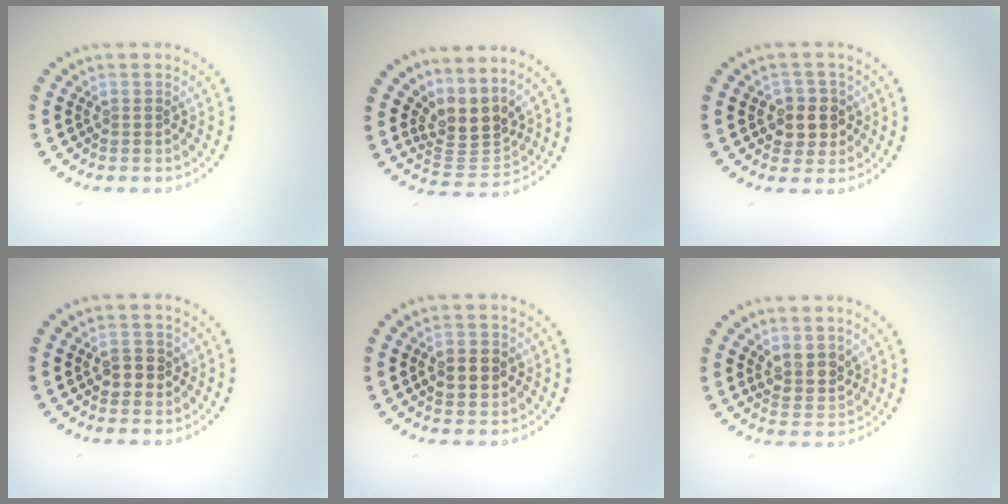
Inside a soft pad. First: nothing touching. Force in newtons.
{"total": 3.7, "press": 2.6, "slide": 2.6}
{"total": 2.8, "press": 2.7, "slide": 0.9}
{"total": 1.9, "press": 1.8, "slide": 0.4}
{"total": 2.8, "press": 2.8, "slide": 0.4}
{"total": 2.4, "press": 2.1, "slide": 1.2}